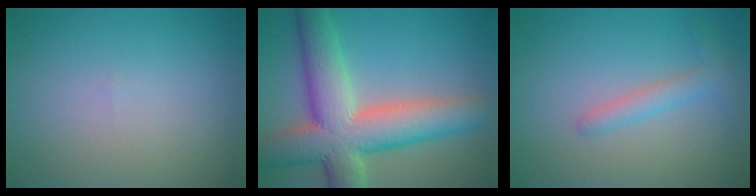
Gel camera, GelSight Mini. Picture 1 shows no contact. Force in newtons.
{"total": 10.9, "press": 10.9, "slide": 0.8}
{"total": 2.1, "press": 2.1, "slide": 0.1}